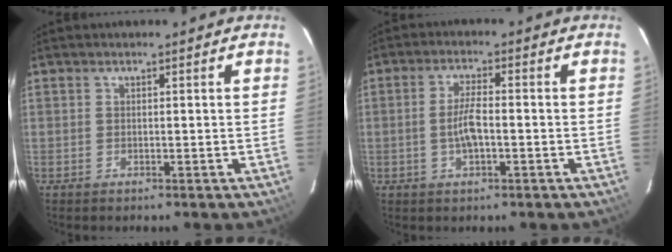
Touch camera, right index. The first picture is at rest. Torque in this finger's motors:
{"motor_torque": [-0.27, 0.02, 0.00, 0.01]}